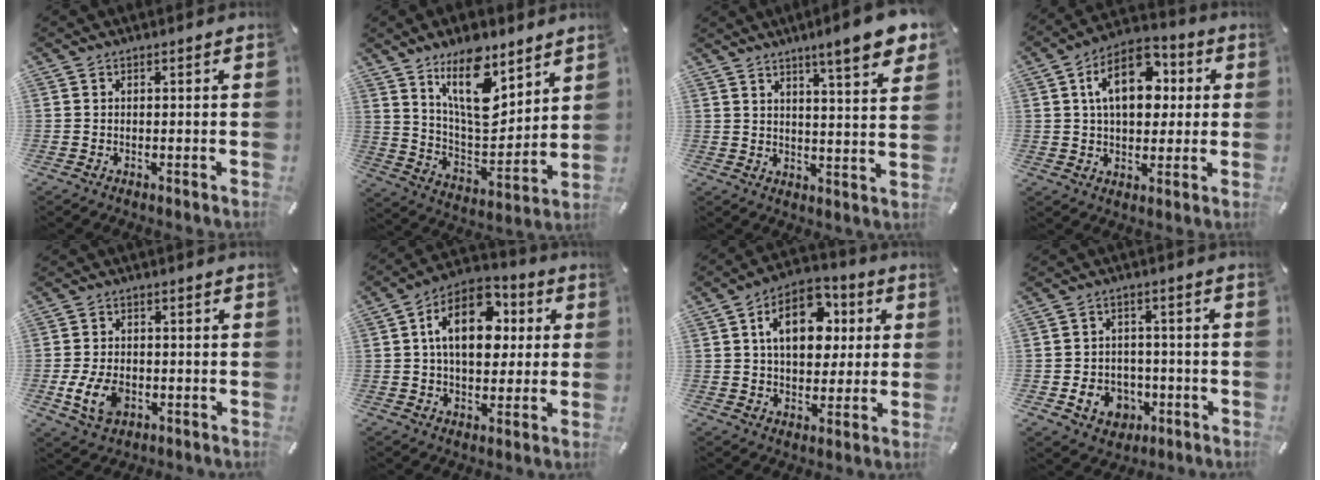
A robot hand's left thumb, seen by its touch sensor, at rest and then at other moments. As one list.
[{"total": 17.5, "force": [10.7, 8.3, 11.0], "torque": [-0.191, -0.055, 0.188]}, {"total": 9.5, "force": [7.0, 1.0, 6.4], "torque": [-0.092, -0.046, 0.113]}, {"total": 14.4, "force": [3.9, 9.3, 10.2], "torque": [-0.163, 0.005, 0.065]}, {"total": 8.1, "force": [-2.2, 5.5, 5.5], "torque": [-0.118, 0.002, -0.041]}, {"total": 15.8, "force": [3.7, 10.5, 11.2], "torque": [-0.187, -0.001, 0.064]}, {"total": 14.4, "force": [4.0, 9.8, 9.8], "torque": [-0.145, 0.004, 0.070]}, {"total": 8.2, "force": [-2.5, 6.9, 3.5], "torque": [-0.065, 0.018, -0.043]}]